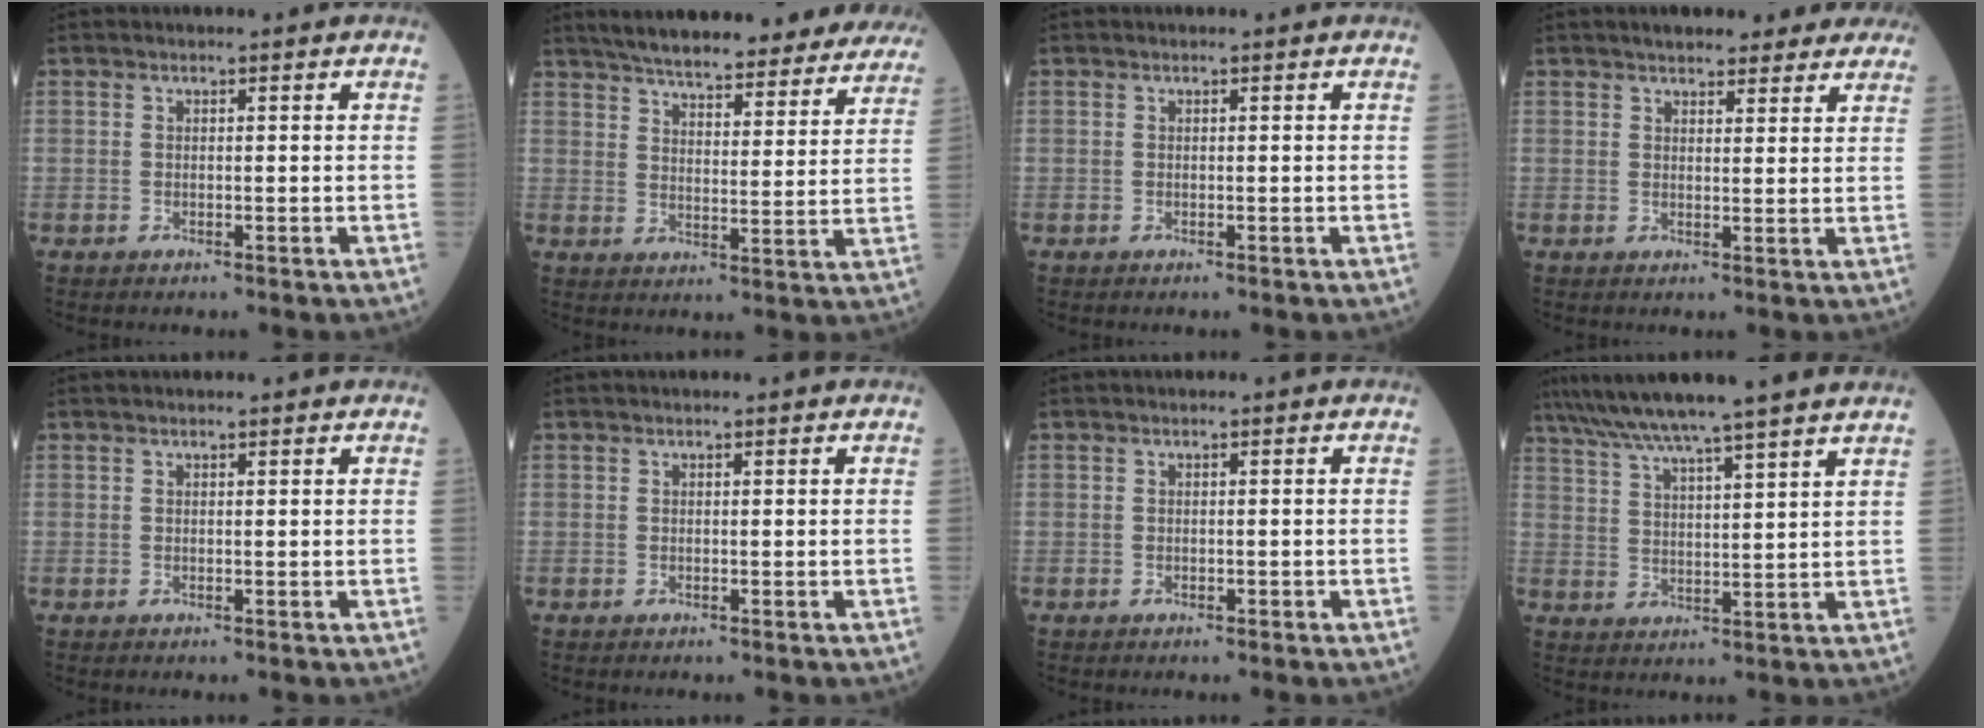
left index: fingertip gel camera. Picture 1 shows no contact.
{"total": 28.6, "force": [25.5, 5.8, 11.6], "torque": [-0.181, -0.026, 0.317]}
{"total": 0.0}
{"total": 10.3, "force": [8.9, 3.1, 4.2], "torque": [-0.033, 0.019, 0.104]}
{"total": 2.0, "force": [1.8, 0.2, 0.9], "torque": [-0.009, 0.019, 0.024]}
{"total": 0.8, "force": [0.7, 0.0, 0.3], "torque": [-0.008, 0.009, 0.012]}
{"total": 0.0}
{"total": 16.2, "force": [13.9, -1.6, 8.1], "torque": [-0.141, 0.011, 0.197]}